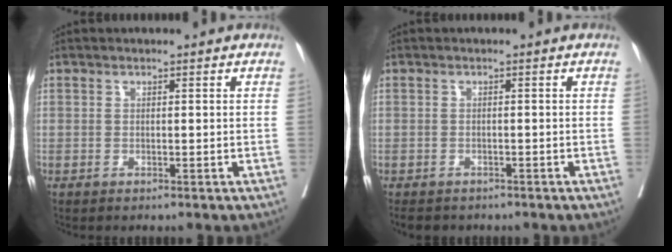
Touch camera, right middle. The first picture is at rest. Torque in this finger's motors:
{"motor_torque": [0.45, -0.50, 0.09, 0.03]}